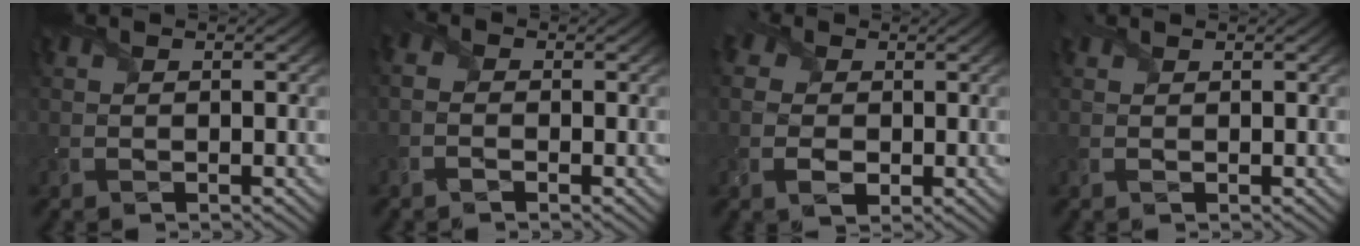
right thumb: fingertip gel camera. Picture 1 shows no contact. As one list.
[{"total": 1.7, "force": [-1.0, 1.1, 0.9], "torque": [-0.019, -0.002, -0.023]}, {"total": 4.5, "force": [0.2, 3.8, 2.4], "torque": [-0.072, 0.000, 0.000]}, {"total": 0.8, "force": [0.8, 0.2, 0.2], "torque": [-0.004, 0.005, 0.018]}]